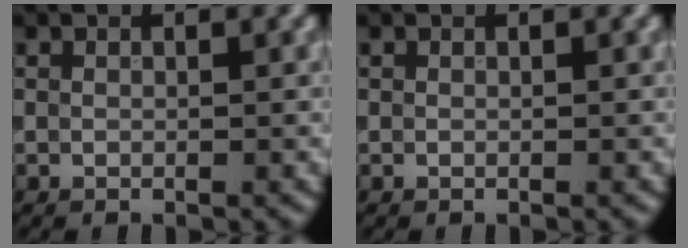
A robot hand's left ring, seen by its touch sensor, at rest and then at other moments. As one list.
[{"total": 0.0}]